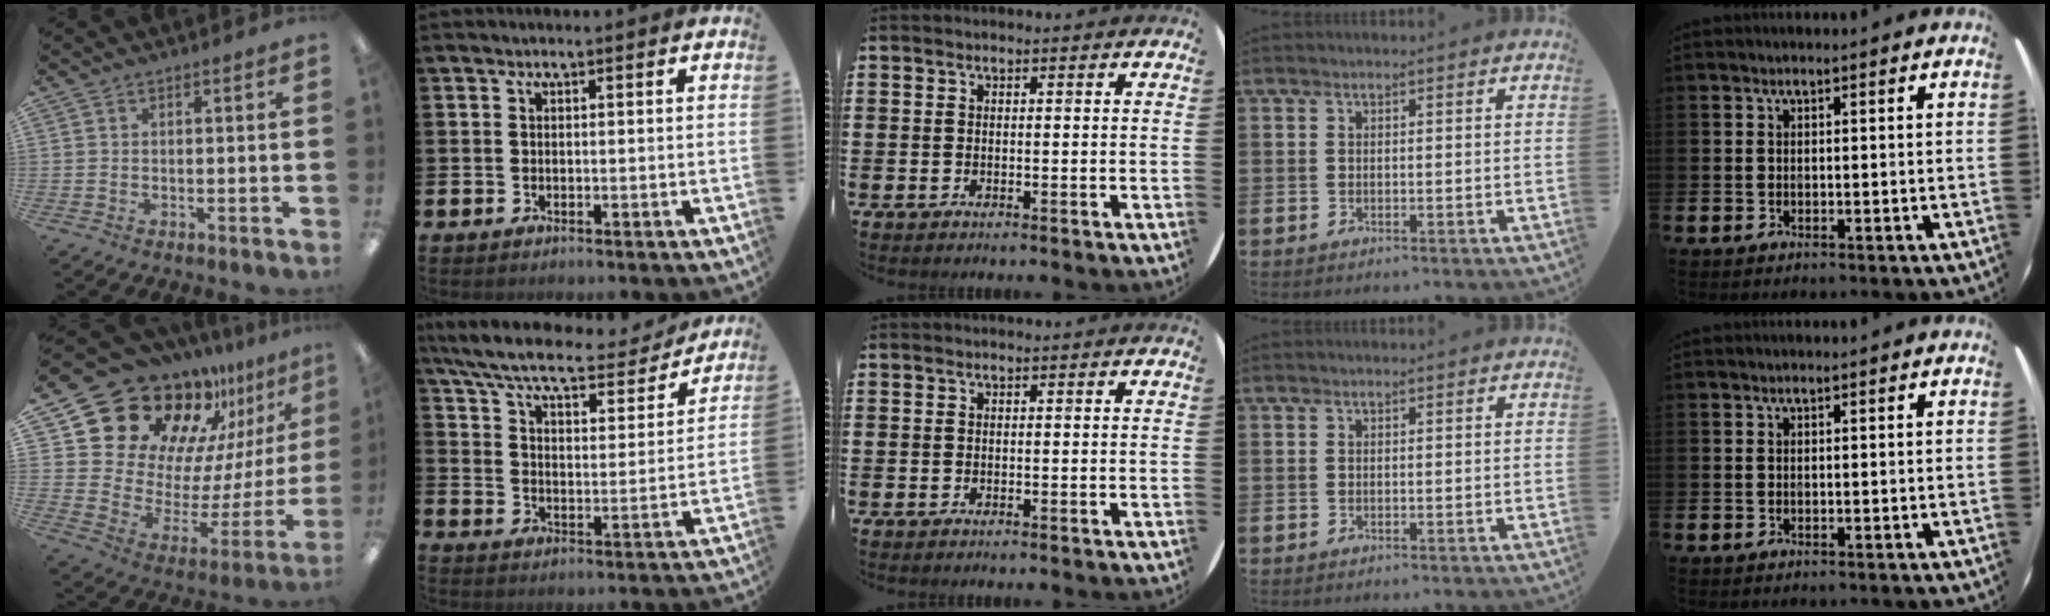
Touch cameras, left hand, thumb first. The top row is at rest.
{"thumb": {"total": 22.6, "force": [17.9, 11.5, 7.6], "torque": [-0.129, -0.140, 0.337]}, "index": {"total": 8.3, "force": [7.5, 1.1, 3.4], "torque": [-0.098, -0.049, 0.126]}}